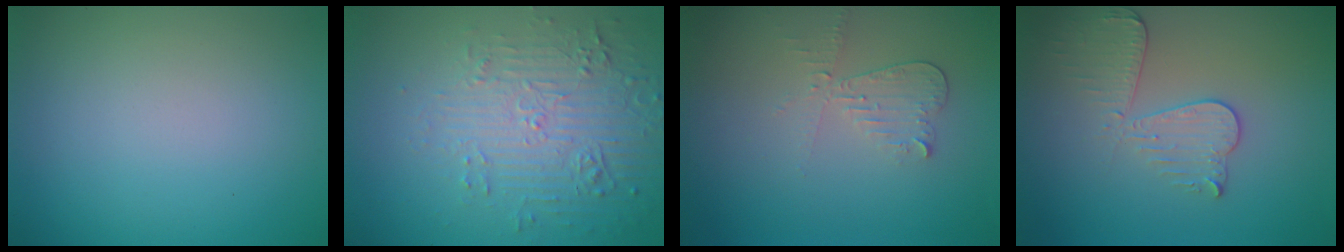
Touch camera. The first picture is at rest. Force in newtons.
{"total": 5.3, "press": 3.6, "slide": 3.9}
{"total": 2.1, "press": 2.1, "slide": 0.4}
{"total": 3.3, "press": 2.9, "slide": 1.4}